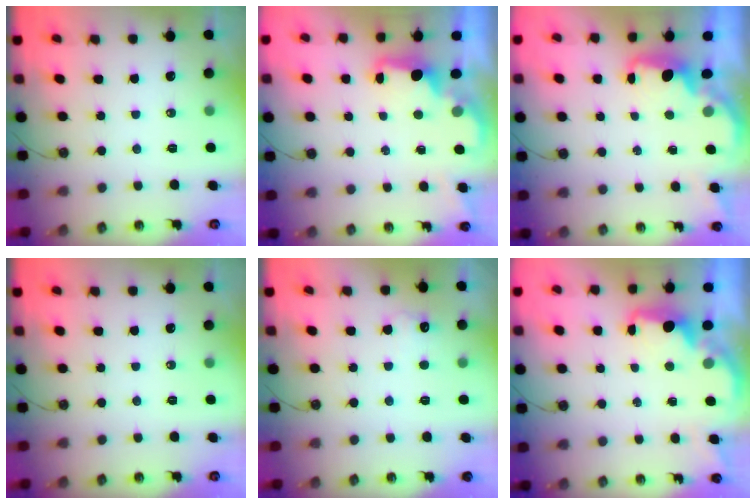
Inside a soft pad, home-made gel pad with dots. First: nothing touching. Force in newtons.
{"total": 2.2, "press": 2.1, "slide": 0.7}
{"total": 1.5, "press": 1.3, "slide": 0.7}
{"total": 0.0}
{"total": 6.1, "press": 6.0, "slide": 1.2}
{"total": 2.2, "press": 2.1, "slide": 0.8}